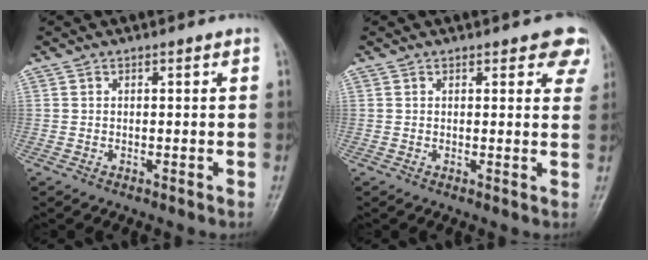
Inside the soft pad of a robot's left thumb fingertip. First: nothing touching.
{"total": 5.5, "force": [3.8, 2.5, 3.1], "torque": [0.000, -0.011, 0.032]}